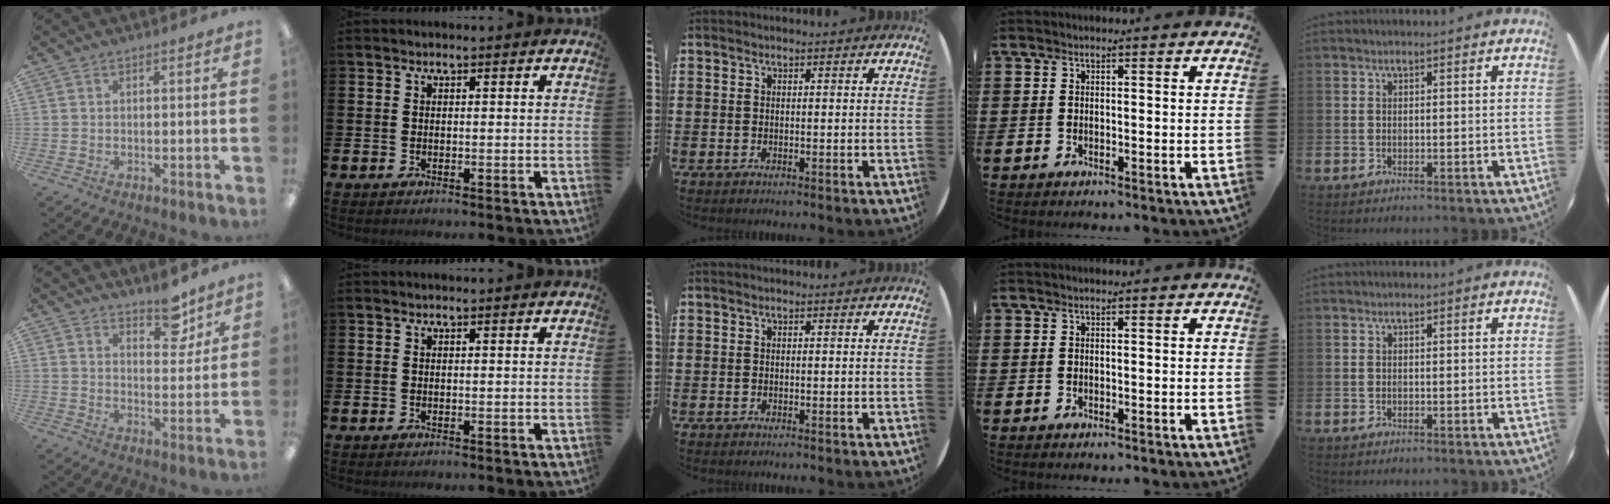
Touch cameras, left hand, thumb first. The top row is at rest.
{"thumb": {"total": 7.7, "force": [6.1, 3.4, 3.1], "torque": [-0.015, -0.044, 0.103]}}